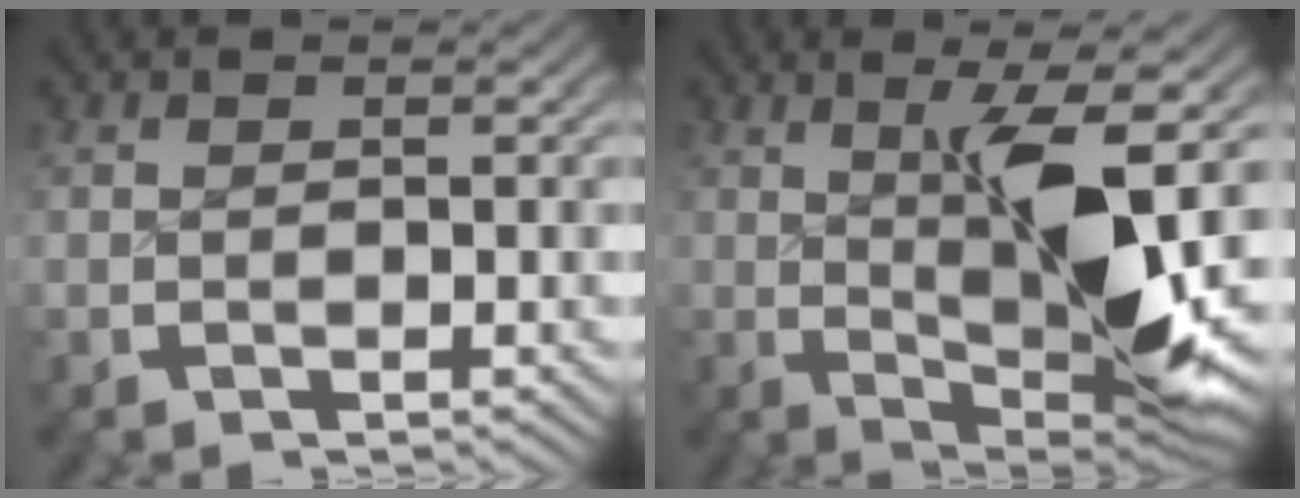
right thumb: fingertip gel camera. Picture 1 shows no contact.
{"total": 11.6, "force": [0.1, 4.4, 10.8], "torque": [-0.187, -0.023, 0.020]}